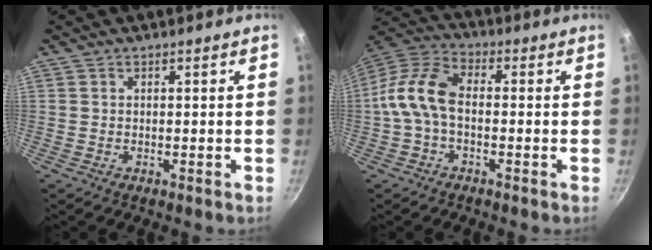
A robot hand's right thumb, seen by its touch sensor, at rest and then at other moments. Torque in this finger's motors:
{"motor_torque": [0.36, 1.22, 1.14, -0.65, 0.14]}